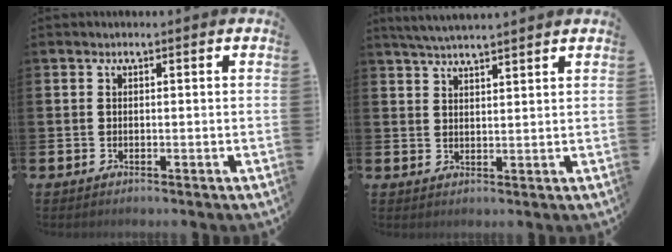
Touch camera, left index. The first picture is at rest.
{"total": 3.9, "force": [3.8, -0.1, 1.0], "torque": [-0.035, -0.007, 0.070]}